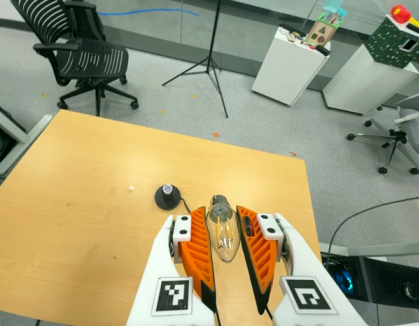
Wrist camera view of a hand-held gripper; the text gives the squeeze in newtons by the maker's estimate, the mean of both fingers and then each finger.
{"total": 12.1, "left": 12.4, "right": 11.7}